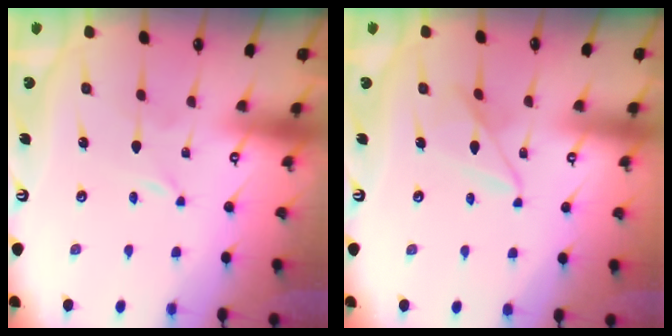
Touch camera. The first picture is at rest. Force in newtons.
{"total": 8.3, "press": 8.3, "slide": 0.4}